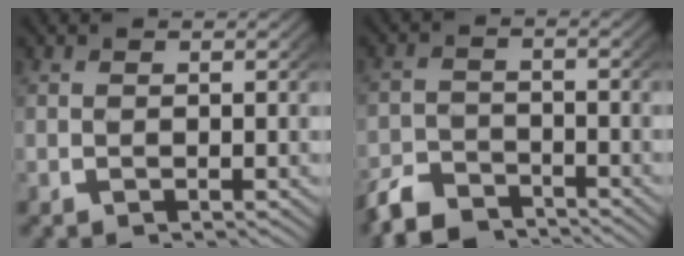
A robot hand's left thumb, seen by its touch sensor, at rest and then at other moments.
{"total": 5.1, "force": [-4.7, 1.7, 1.2], "torque": [-0.021, -0.019, -0.082]}